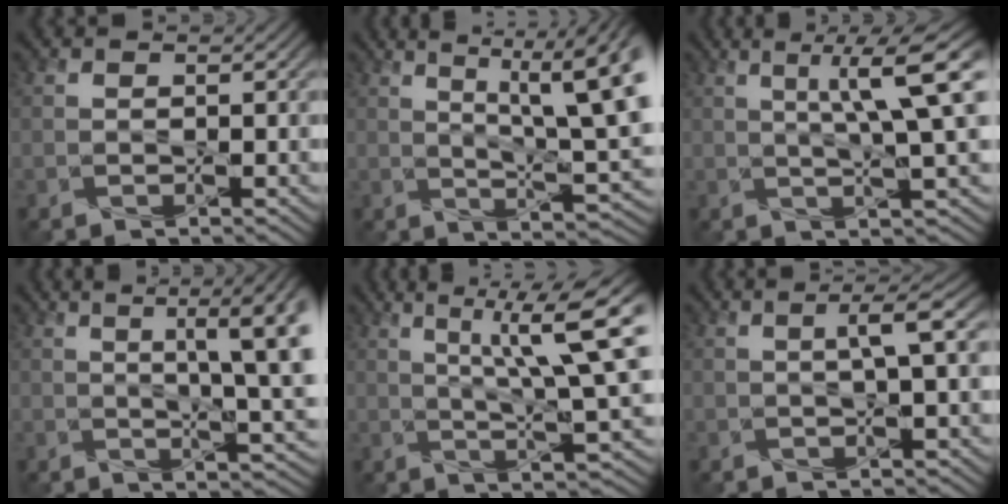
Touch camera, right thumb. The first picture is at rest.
{"total": 13.8, "force": [5.1, 4.2, 12.1], "torque": [-0.172, 0.024, 0.066]}
{"total": 7.6, "force": [2.3, 0.9, 7.2], "torque": [-0.114, 0.018, 0.035]}
{"total": 10.9, "force": [2.7, 2.9, 10.2], "torque": [-0.132, 0.021, 0.030]}
{"total": 10.3, "force": [3.4, 1.8, 9.6], "torque": [-0.158, 0.016, 0.054]}
{"total": 2.8, "force": [0.1, -0.1, 2.8], "torque": [-0.046, 0.014, -0.001]}